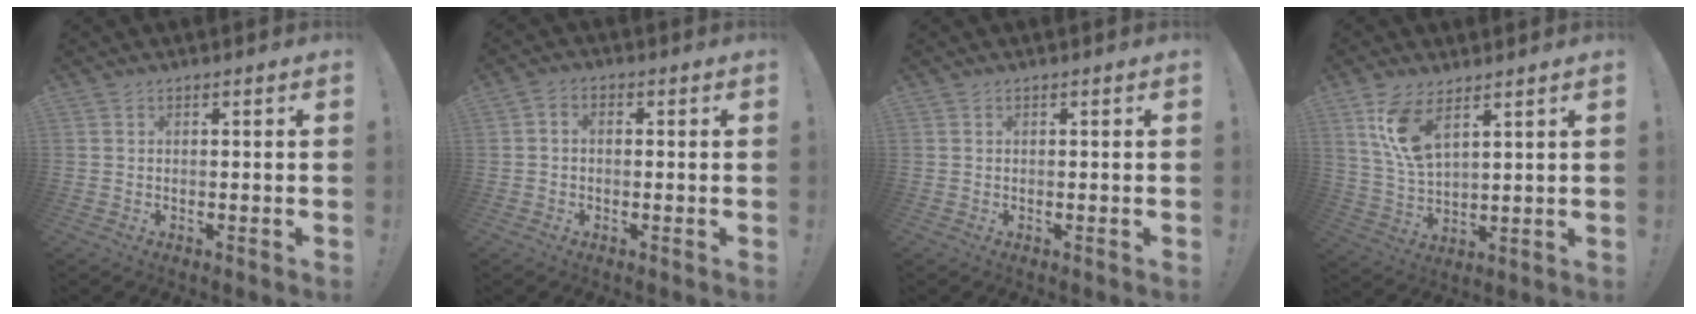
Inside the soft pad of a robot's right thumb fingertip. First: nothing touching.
{"total": 2.3, "force": [-0.9, 1.6, 1.4], "torque": [-0.023, 0.008, -0.016]}
{"total": 0.0}
{"total": 10.7, "force": [6.3, 4.6, 7.3], "torque": [-0.148, -0.021, 0.120]}